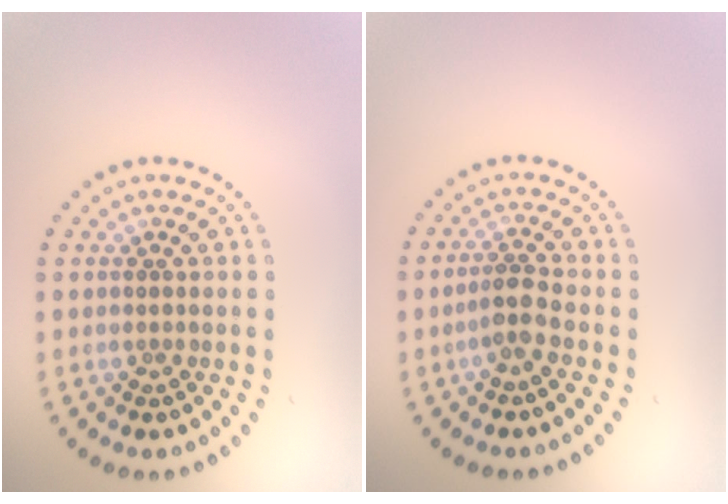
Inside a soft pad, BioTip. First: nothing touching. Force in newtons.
{"total": 2.1, "press": 1.7, "slide": 1.3}